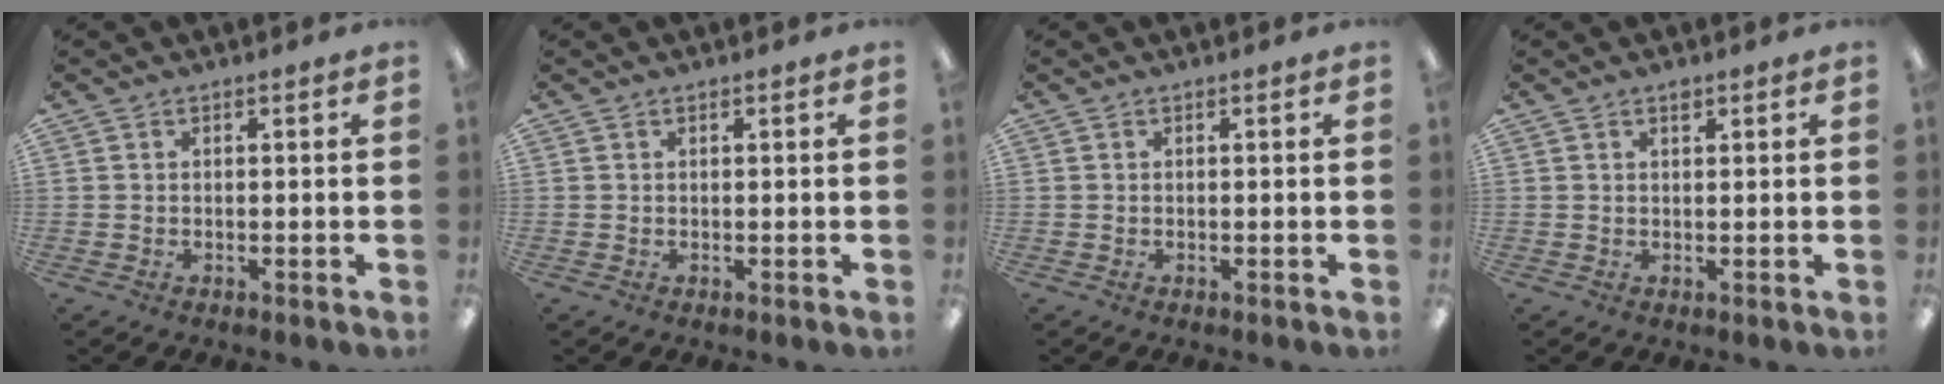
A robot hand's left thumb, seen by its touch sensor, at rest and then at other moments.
{"total": 0.0}
{"total": 0.0}
{"total": 1.3, "force": [1.0, 0.5, 0.7], "torque": [-0.009, -0.001, 0.016]}